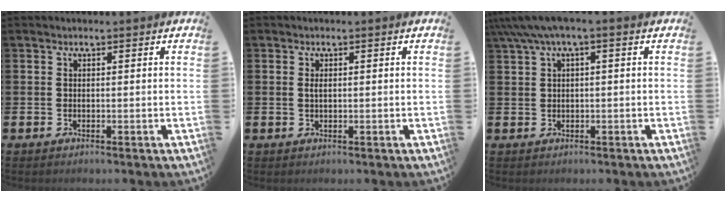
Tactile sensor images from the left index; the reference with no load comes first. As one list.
[{"total": 0.8, "force": [0.1, 0.3, 0.7], "torque": [-0.005, -0.001, -0.002]}, {"total": 3.3, "force": [1.1, 0.7, 3.1], "torque": [-0.063, 0.004, 0.019]}]